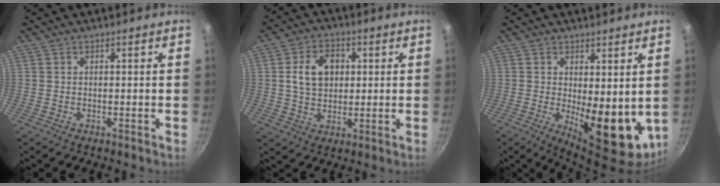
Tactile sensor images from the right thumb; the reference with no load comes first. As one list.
[{"total": 8.8, "force": [1.6, 6.5, 5.7], "torque": [-0.078, 0.006, 0.025]}, {"total": 12.3, "force": [-0.1, 5.5, 11.0], "torque": [-0.125, -0.025, 0.013]}]